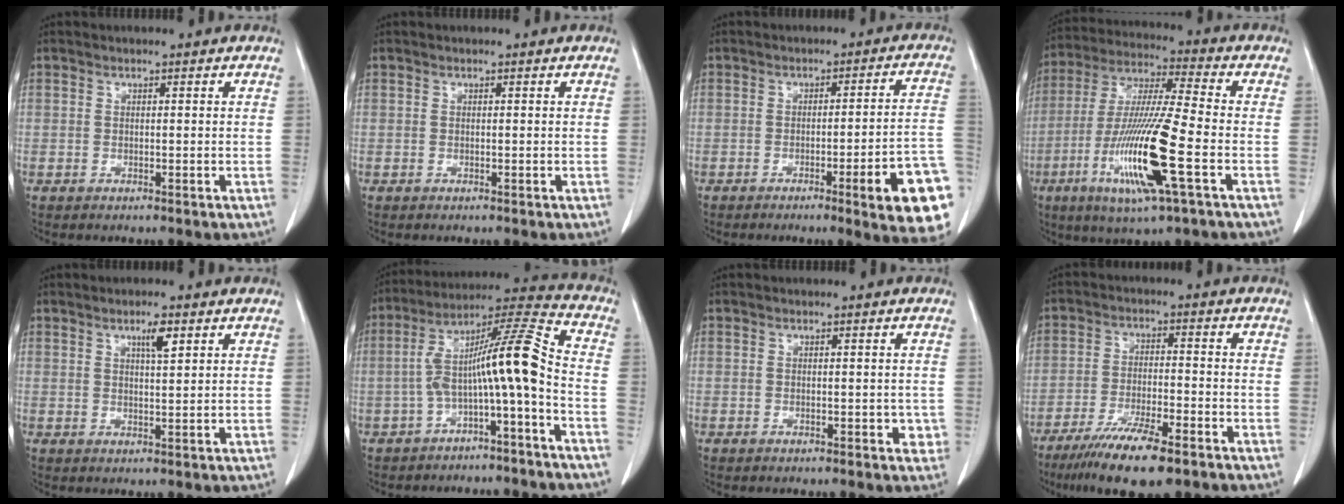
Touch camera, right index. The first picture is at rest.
{"total": 0.0}
{"total": 13.5, "force": [-5.6, 0.8, 12.3], "torque": [-0.076, 0.013, -0.065]}
{"total": 17.1, "force": [-5.6, 0.4, 16.1], "torque": [-0.329, -0.023, -0.107]}
{"total": 3.1, "force": [1.7, 0.4, 2.5], "torque": [-0.044, 0.000, 0.027]}
{"total": 12.0, "force": [-3.2, 0.2, 11.6], "torque": [-0.197, 0.042, -0.057]}
{"total": 2.0, "force": [-0.5, 1.3, 1.5], "torque": [-0.005, 0.004, -0.006]}
{"total": 11.2, "force": [-7.8, 1.6, 7.9], "torque": [-0.136, -0.026, -0.130]}